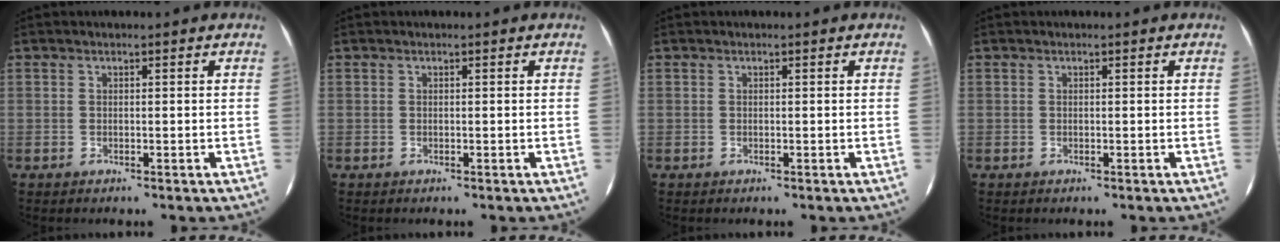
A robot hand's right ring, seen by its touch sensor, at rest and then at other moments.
{"total": 0.0}
{"total": 0.0}
{"total": 0.0}